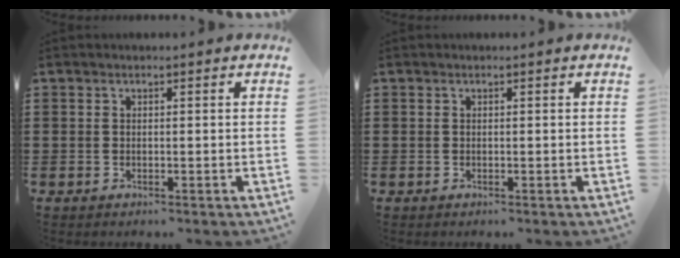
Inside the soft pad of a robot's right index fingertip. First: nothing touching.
{"total": 0.0}